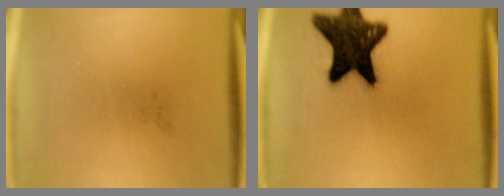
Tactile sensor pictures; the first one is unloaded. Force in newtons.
{"total": 17.7}